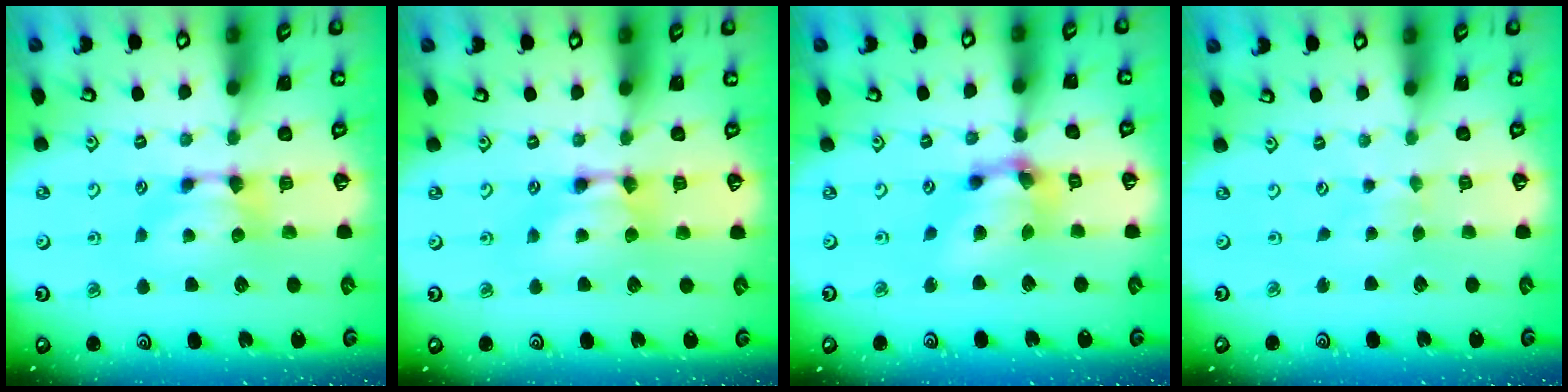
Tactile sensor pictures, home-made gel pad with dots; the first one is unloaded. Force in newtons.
{"total": 1.8, "press": 1.7, "slide": 0.0}
{"total": 6.9, "press": 6.5, "slide": 2.2}
{"total": 2.1, "press": 2.1, "slide": 0.1}